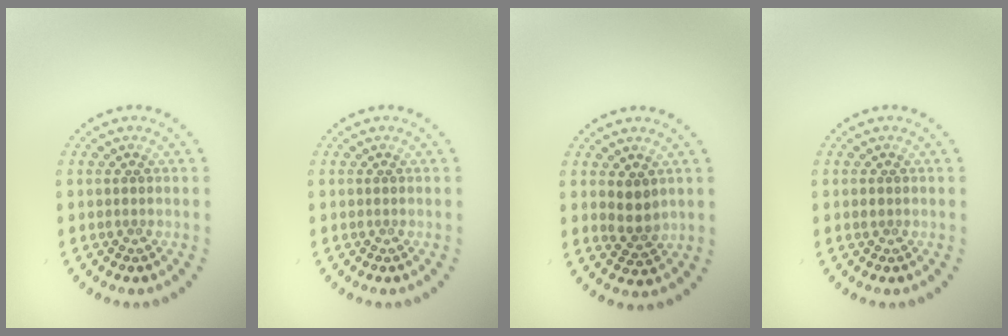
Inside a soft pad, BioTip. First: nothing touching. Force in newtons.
{"total": 0.0}
{"total": 2.4, "press": 2.2, "slide": 0.8}
{"total": 0.5, "press": 0.4, "slide": 0.3}